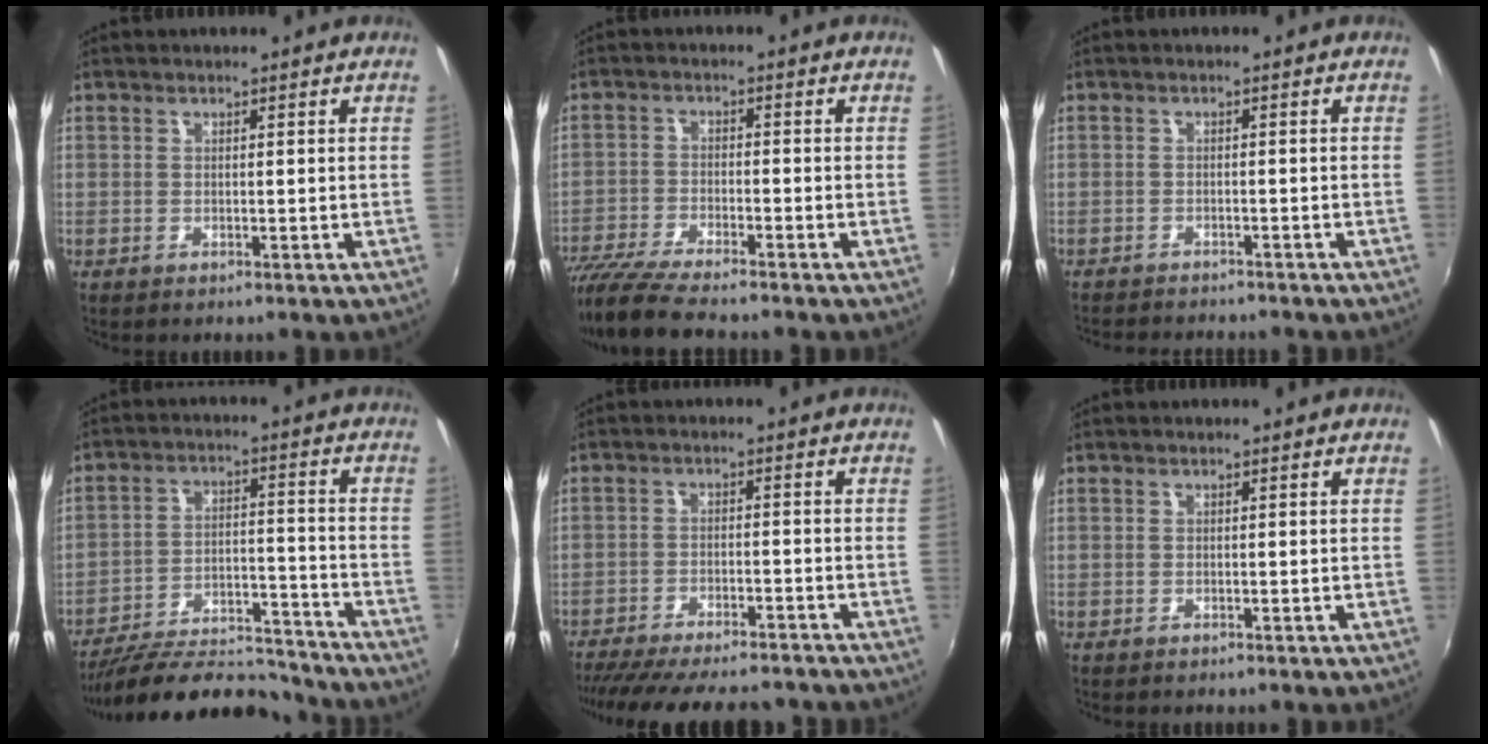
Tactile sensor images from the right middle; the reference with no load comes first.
{"total": 10.1, "force": [-8.9, 0.9, 4.6], "torque": [-0.113, -0.030, -0.164]}
{"total": 7.2, "force": [-6.6, 1.3, 2.4], "torque": [-0.059, -0.014, -0.096]}
{"total": 20.7, "force": [-18.6, 5.4, 7.4], "torque": [-0.141, 0.004, -0.263]}
{"total": 19.3, "force": [-16.6, 4.7, 8.6], "torque": [-0.173, -0.020, -0.234]}
{"total": 0.0}